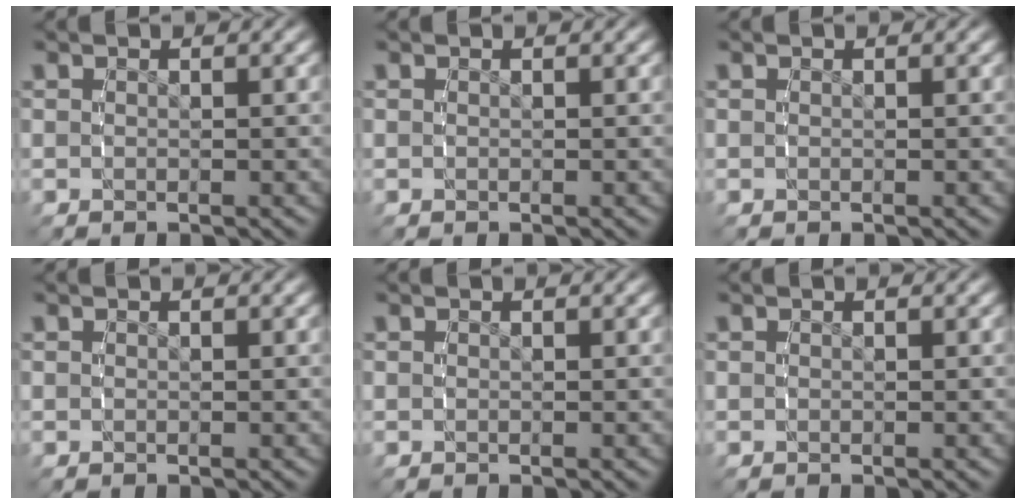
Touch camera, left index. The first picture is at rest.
{"total": 0.0}
{"total": 0.0}
{"total": 0.0}
{"total": 0.0}
{"total": 0.0}